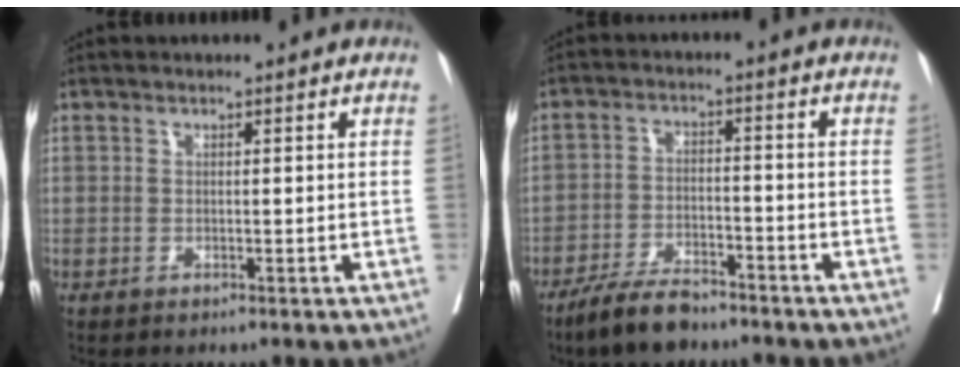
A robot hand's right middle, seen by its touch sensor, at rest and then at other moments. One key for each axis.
{"total": 6.9, "fx": -5.8, "fy": 1.8, "fz": 3.4, "tx": -0.066, "ty": -0.010, "tz": -0.107}